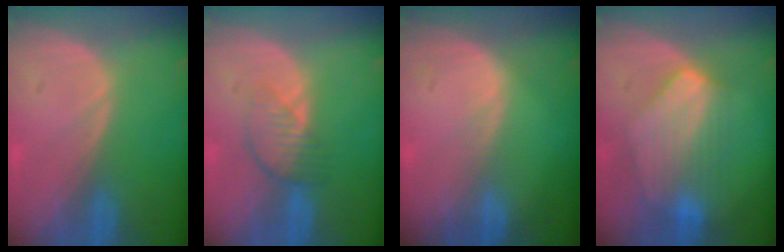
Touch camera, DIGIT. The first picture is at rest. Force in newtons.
{"total": 4.2, "press": 3.7, "slide": 1.9}
{"total": 0.6, "press": 0.6, "slide": 0.1}
{"total": 7.2, "press": 7.1, "slide": 1.2}